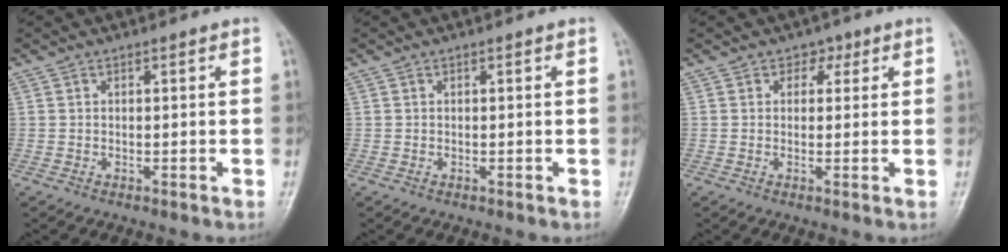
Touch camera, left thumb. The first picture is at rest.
{"total": 0.0}
{"total": 2.3, "force": [1.0, 1.9, 0.7], "torque": [0.015, -0.001, 0.008]}